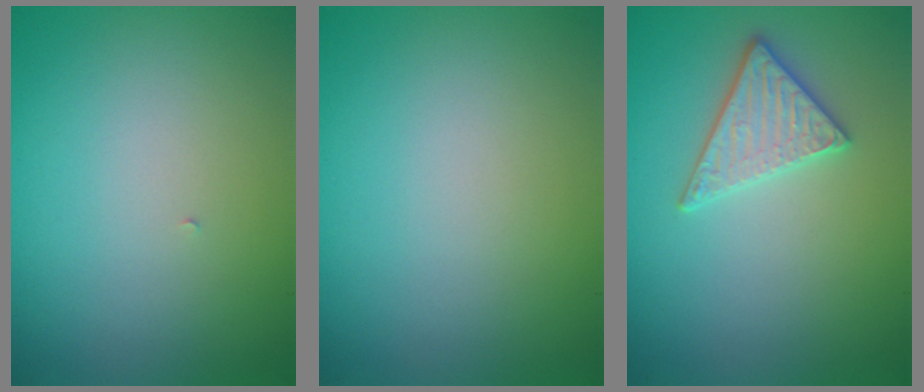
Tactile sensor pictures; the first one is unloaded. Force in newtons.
{"total": 0.0}
{"total": 2.8, "press": 2.7, "slide": 0.7}